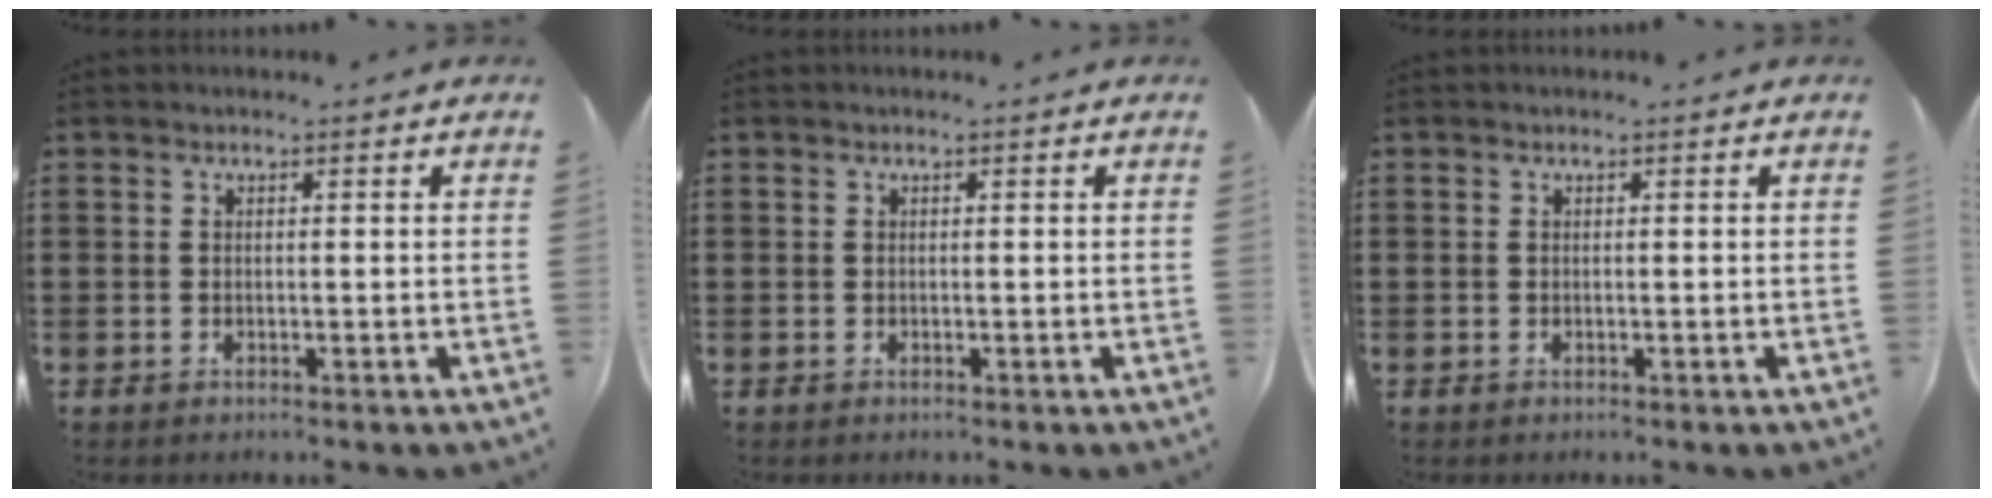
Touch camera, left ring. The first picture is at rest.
{"total": 0.0}
{"total": 0.0}